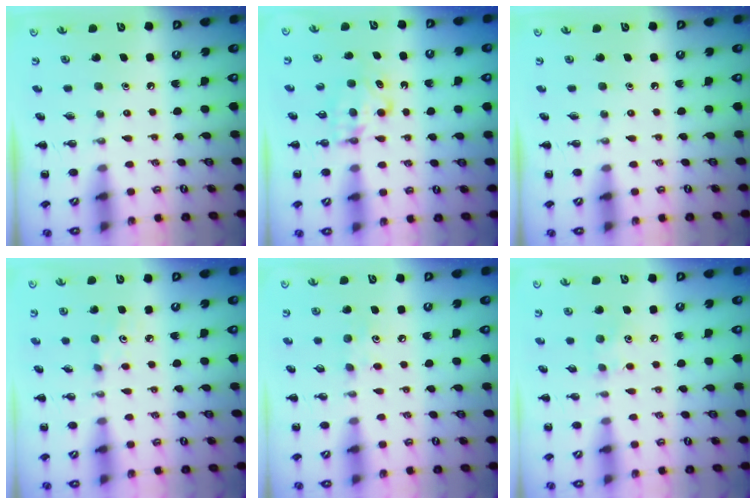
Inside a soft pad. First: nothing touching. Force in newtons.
{"total": 6.0, "press": 6.0, "slide": 0.7}
{"total": 0.0}
{"total": 2.8, "press": 2.7, "slide": 0.7}
{"total": 5.8, "press": 5.5, "slide": 1.6}
{"total": 6.3, "press": 6.1, "slide": 1.5}